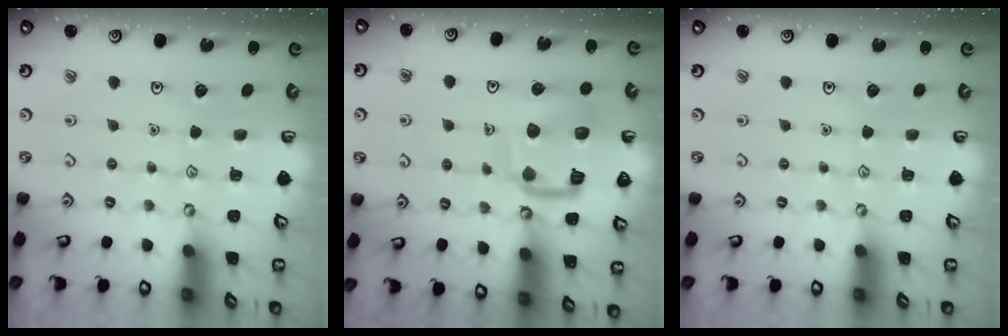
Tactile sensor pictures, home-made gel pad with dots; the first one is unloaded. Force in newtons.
{"total": 14.1, "press": 14.0, "slide": 1.7}
{"total": 0.0}